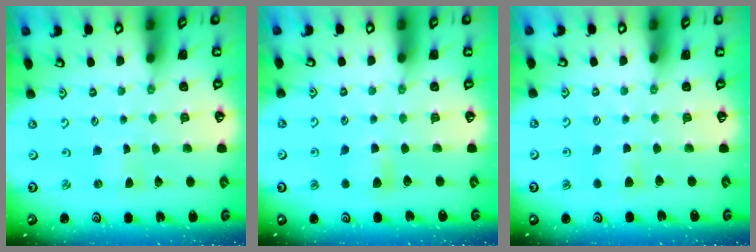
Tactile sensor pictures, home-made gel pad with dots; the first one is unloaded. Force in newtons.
{"total": 5.7, "press": 5.7, "slide": 0.6}
{"total": 4.8, "press": 4.7, "slide": 0.8}